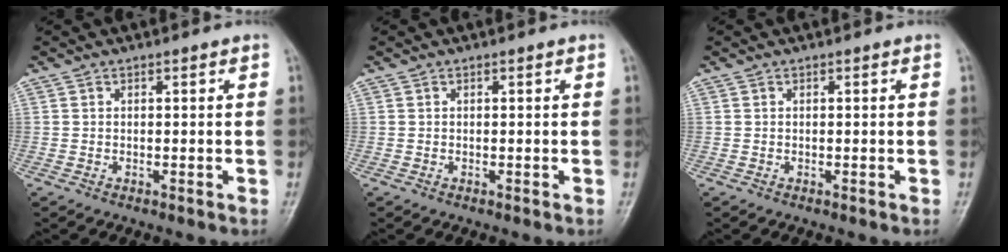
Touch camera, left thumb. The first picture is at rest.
{"total": 0.0}
{"total": 0.0}